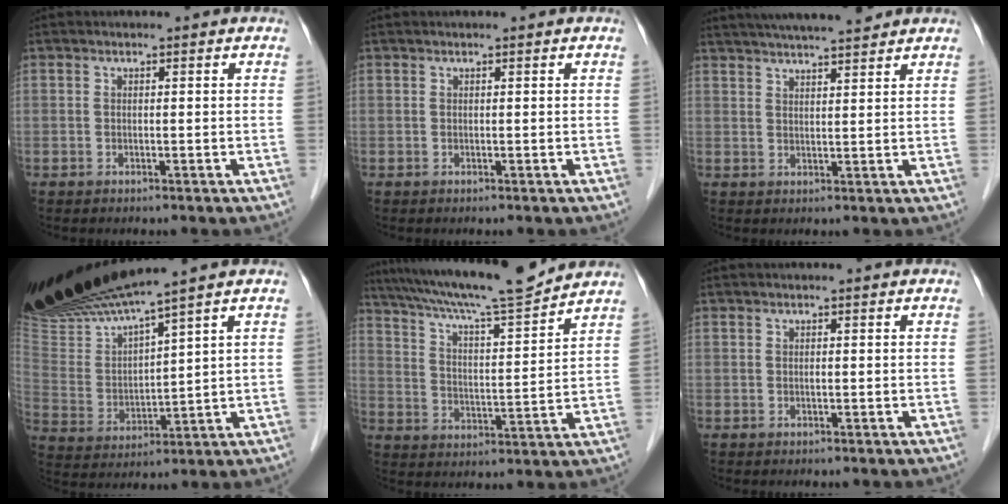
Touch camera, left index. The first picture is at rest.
{"total": 1.5, "force": [1.2, 0.0, 0.9], "torque": [-0.016, 0.025, 0.024]}
{"total": 13.5, "force": [11.9, 1.0, 6.3], "torque": [-0.110, 0.031, 0.181]}
{"total": 16.0, "force": [13.9, -0.5, 7.9], "torque": [-0.159, -0.005, 0.275]}
{"total": 17.3, "force": [15.5, -0.3, 7.5], "torque": [-0.136, -0.001, 0.246]}
{"total": 0.8, "force": [0.4, 0.1, 0.7], "torque": [-0.018, 0.011, 0.008]}